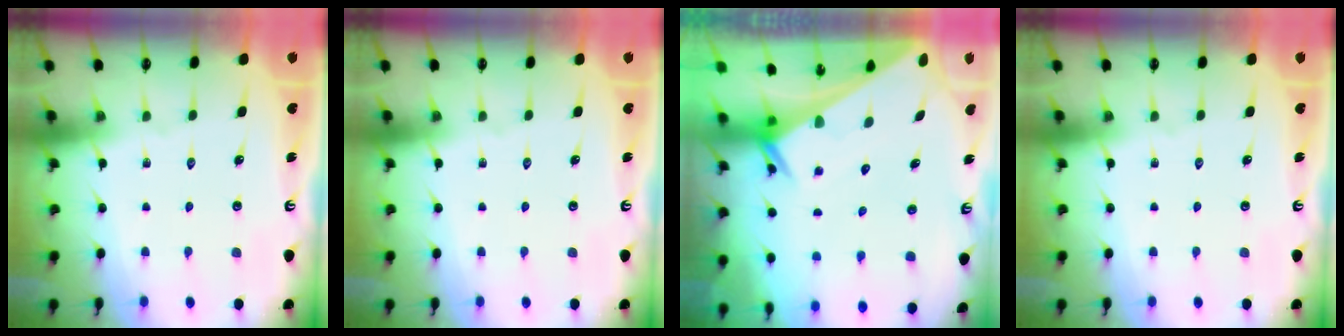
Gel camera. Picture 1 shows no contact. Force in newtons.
{"total": 0.0}
{"total": 2.5, "press": 2.5, "slide": 0.1}
{"total": 0.0}